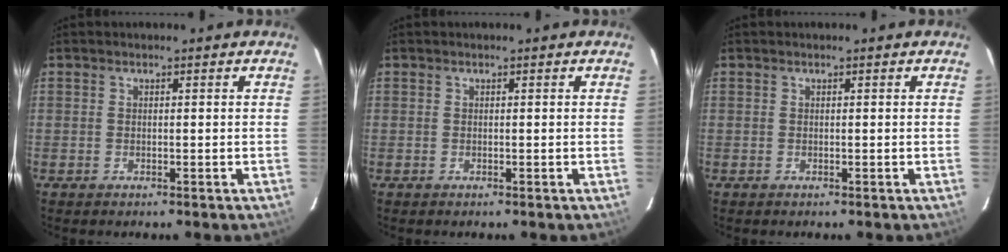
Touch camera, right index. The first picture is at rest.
{"total": 0.0}
{"total": 0.0}